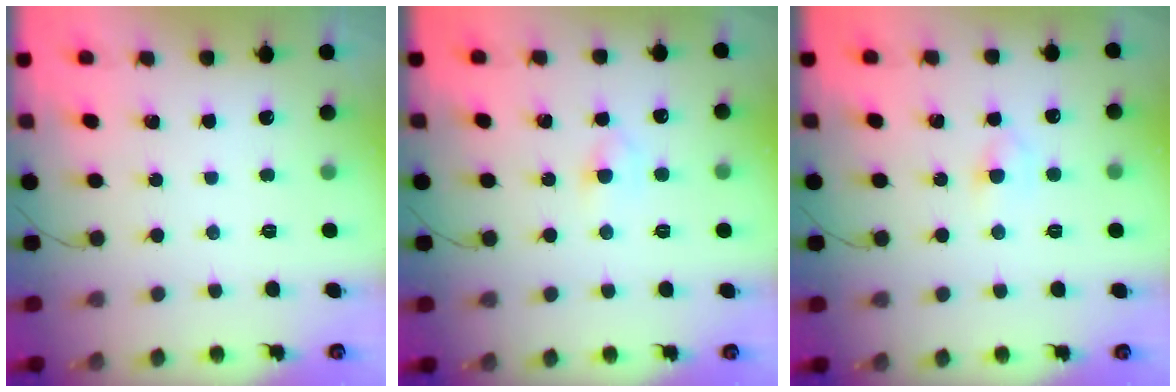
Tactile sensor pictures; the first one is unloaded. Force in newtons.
{"total": 3.5, "press": 3.3, "slide": 1.1}
{"total": 3.5, "press": 3.3, "slide": 1.1}